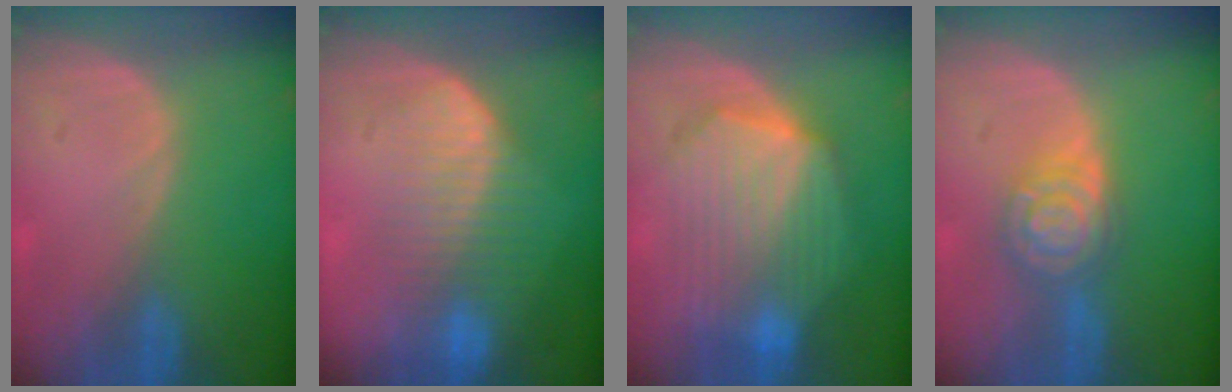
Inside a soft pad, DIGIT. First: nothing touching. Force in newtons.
{"total": 7.3, "press": 7.1, "slide": 1.7}
{"total": 10.7, "press": 10.7, "slide": 0.7}
{"total": 6.3, "press": 6.3, "slide": 0.5}